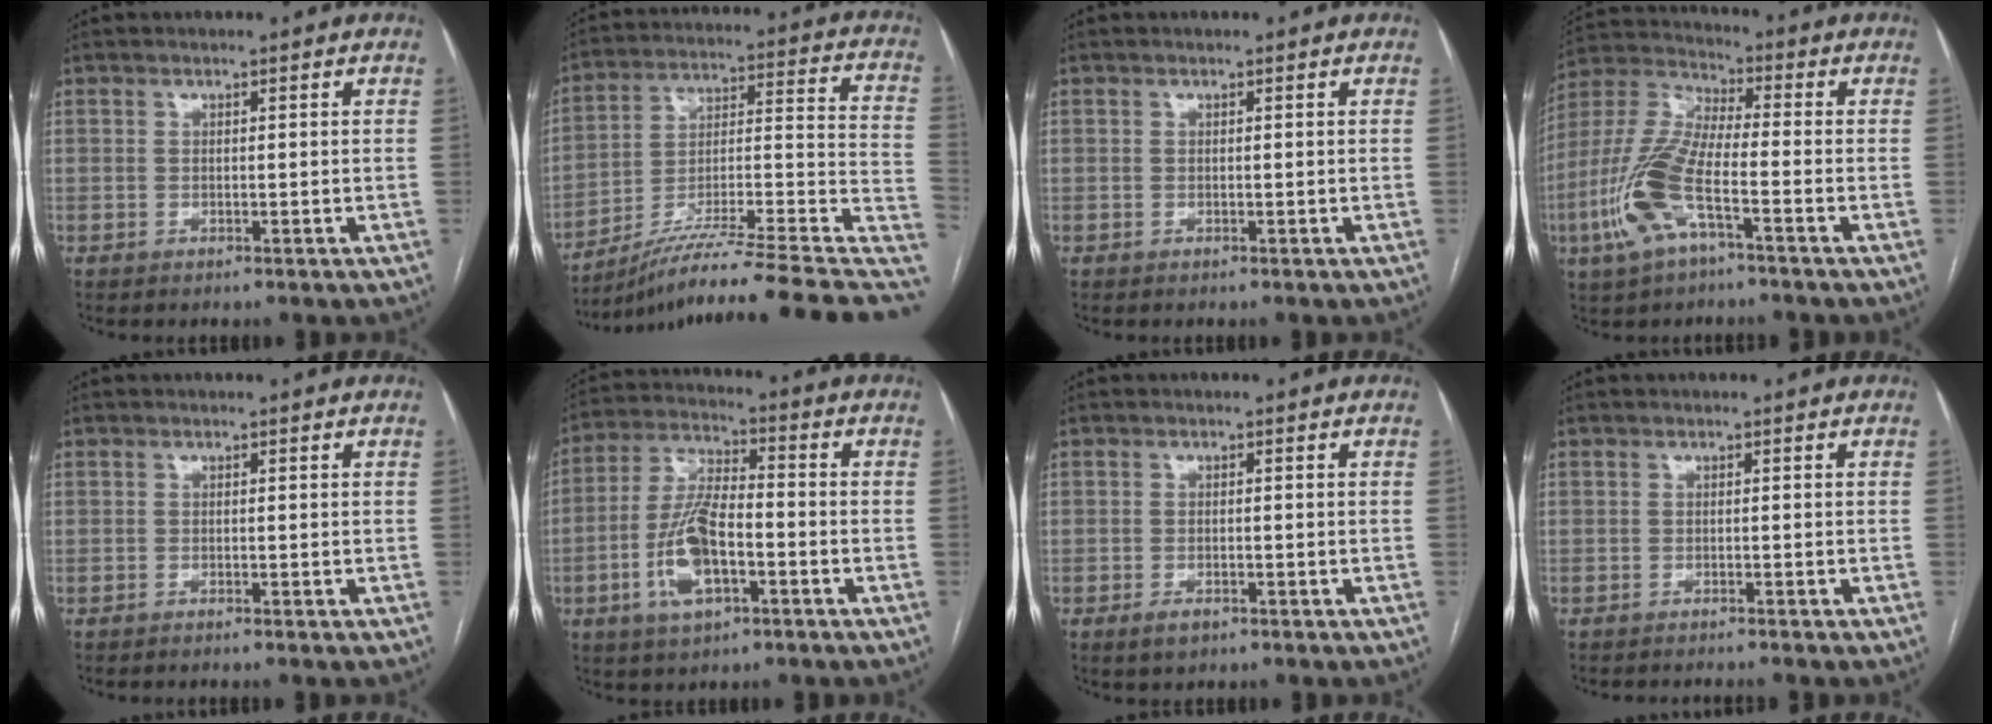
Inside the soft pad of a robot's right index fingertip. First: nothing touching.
{"total": 25.8, "force": [-20.2, -0.1, 16.1], "torque": [-0.164, 0.022, -0.310]}
{"total": 0.0}
{"total": 13.1, "force": [-5.2, 3.6, 11.5], "torque": [-0.263, -0.001, -0.103]}
{"total": 0.8, "force": [-0.7, -0.1, 0.2], "torque": [-0.006, 0.000, -0.011]}
{"total": 11.1, "force": [-3.7, 4.0, 9.7], "torque": [-0.208, 0.007, -0.068]}
{"total": 2.2, "force": [-1.5, 1.0, 1.3], "torque": [-0.028, -0.001, -0.019]}
{"total": 2.8, "force": [-2.7, -0.4, 0.7], "torque": [-0.002, -0.002, -0.036]}